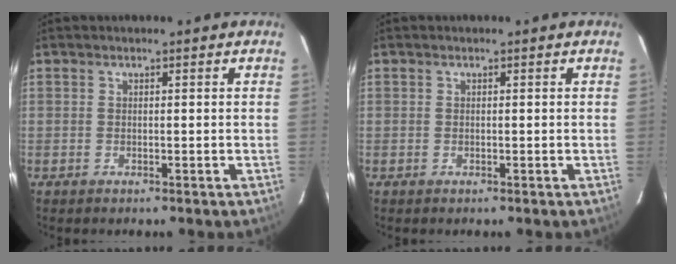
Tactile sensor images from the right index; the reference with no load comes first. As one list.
[{"total": 0.0}]